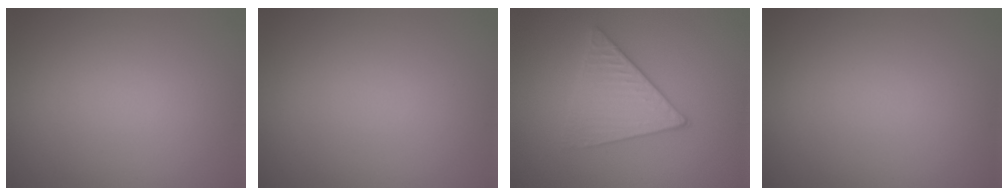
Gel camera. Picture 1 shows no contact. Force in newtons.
{"total": 0.0}
{"total": 3.5, "press": 3.1, "slide": 1.7}
{"total": 0.0}